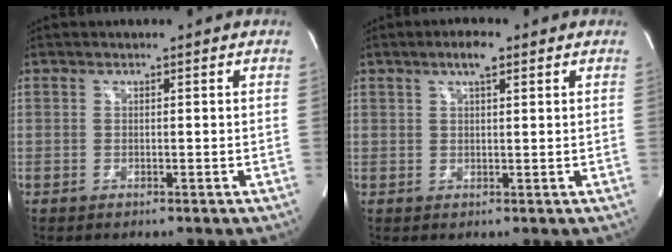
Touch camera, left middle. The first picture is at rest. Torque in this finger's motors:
{"motor_torque": [0.38, 0.05, -0.02, 0.04]}